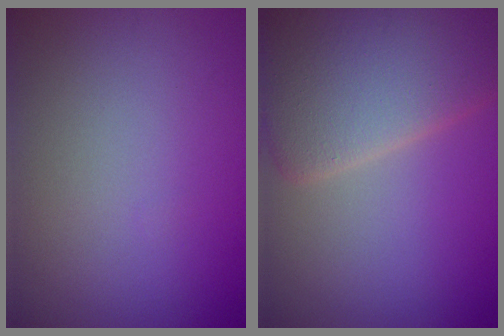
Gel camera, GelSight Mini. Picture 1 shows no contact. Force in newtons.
{"total": 9.1, "press": 9.1, "slide": 0.3}